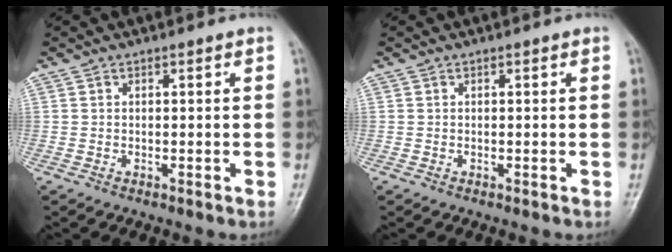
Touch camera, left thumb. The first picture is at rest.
{"total": 0.0}